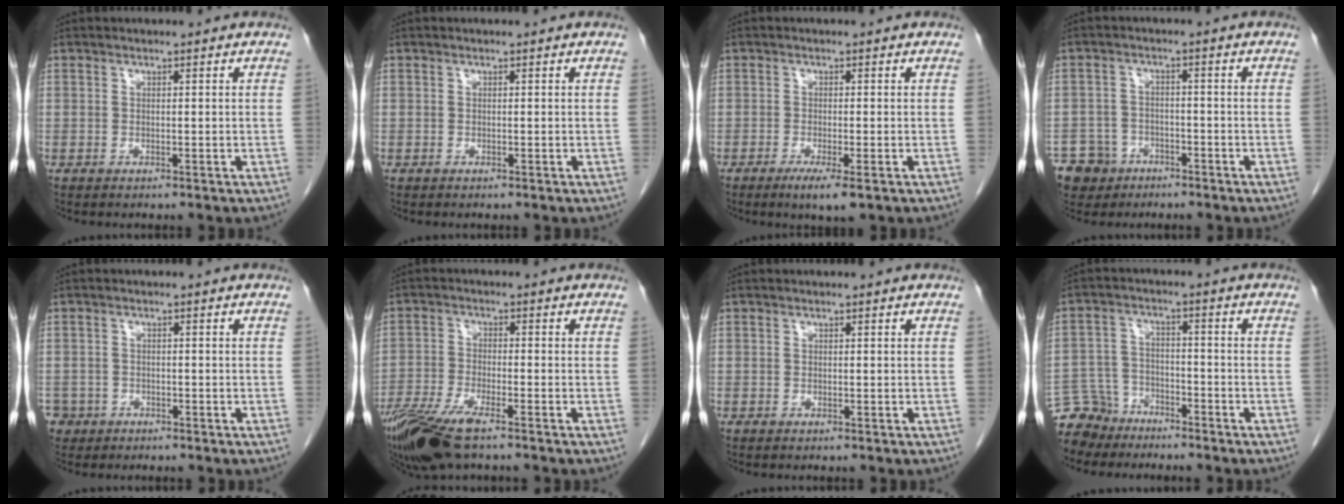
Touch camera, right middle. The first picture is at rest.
{"total": 0.0}
{"total": 3.5, "force": [-1.9, 0.3, 2.9], "torque": [-0.049, -0.011, -0.032]}
{"total": 6.7, "force": [-4.4, 5.1, 0.7], "torque": [-0.016, 0.004, -0.072]}
{"total": 3.6, "force": [-2.2, 2.8, 0.0], "torque": [0.000, 0.007, -0.038]}
{"total": 11.2, "force": [-8.1, 2.2, 7.4], "torque": [-0.143, -0.023, -0.145]}
{"total": 0.0}
{"total": 7.2, "force": [-6.2, 3.5, -0.5], "torque": [0.007, 0.007, -0.118]}